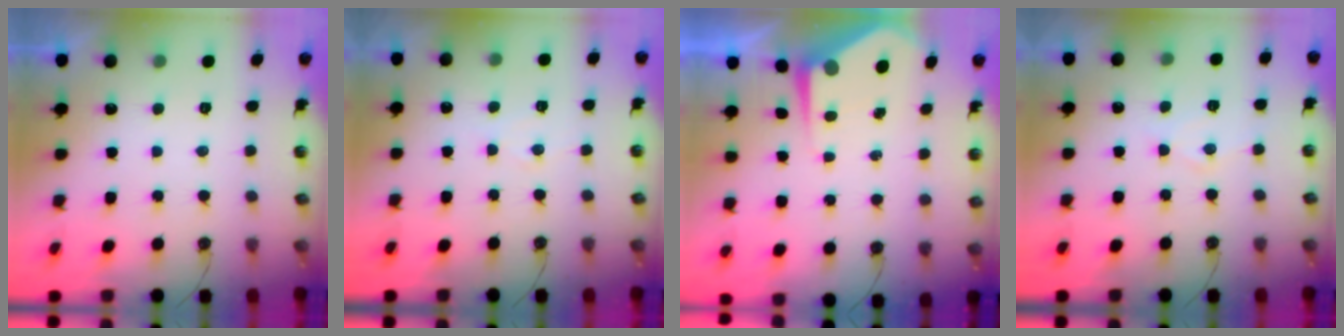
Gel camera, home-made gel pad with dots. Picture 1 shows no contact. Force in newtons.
{"total": 5.5, "press": 5.5, "slide": 0.5}
{"total": 4.5, "press": 4.5, "slide": 0.5}
{"total": 7.3, "press": 7.3, "slide": 0.4}